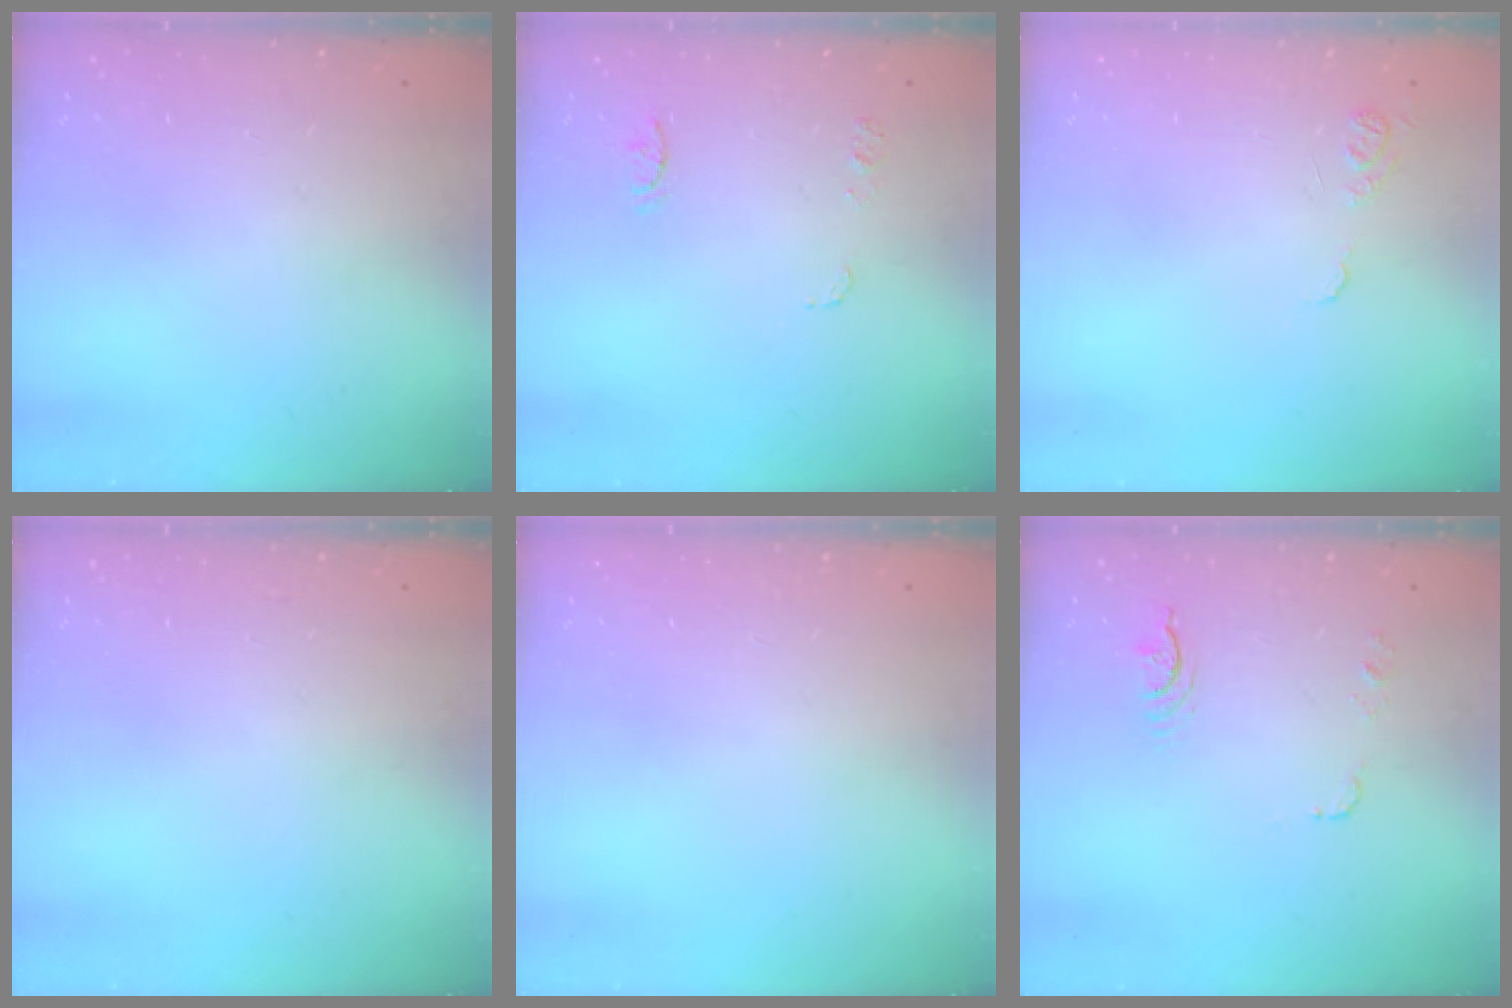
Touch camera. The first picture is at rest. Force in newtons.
{"total": 6.9, "press": 6.9, "slide": 0.5}
{"total": 7.2, "press": 7.2, "slide": 0.7}
{"total": 0.0}
{"total": 0.0}
{"total": 14.8, "press": 7.2, "slide": 12.9}